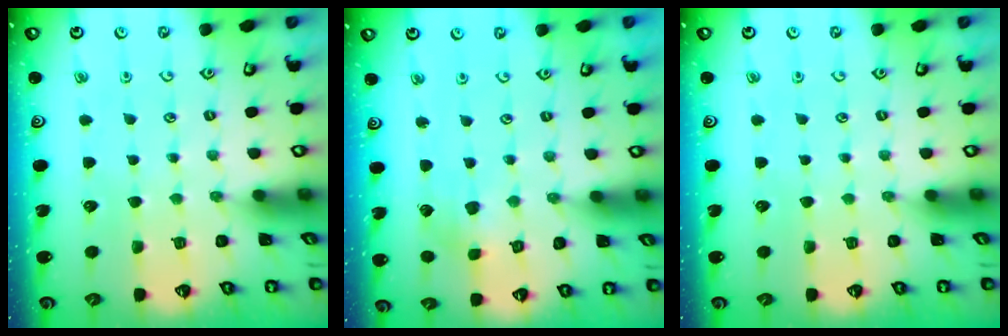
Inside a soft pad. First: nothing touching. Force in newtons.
{"total": 2.9, "press": 2.9, "slide": 0.6}
{"total": 0.0}